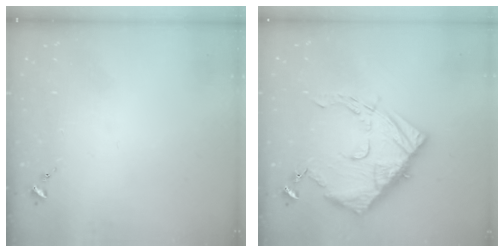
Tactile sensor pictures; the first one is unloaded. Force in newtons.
{"total": 15.2, "press": 15.1, "slide": 1.4}